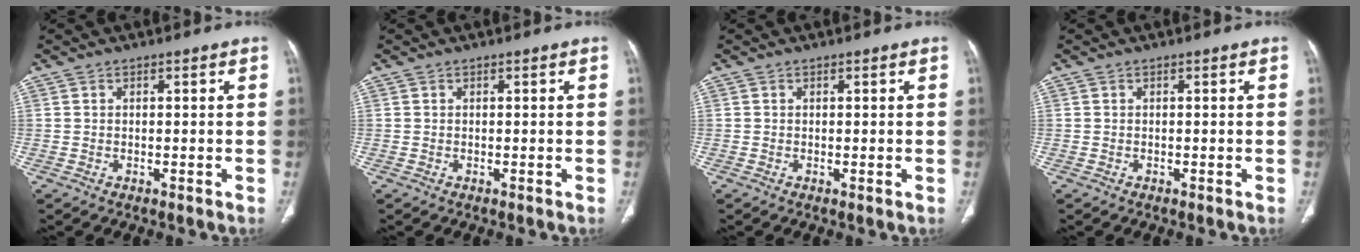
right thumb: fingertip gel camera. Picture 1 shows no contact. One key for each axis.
{"total": 0.0}
{"total": 0.0}
{"total": 0.0}